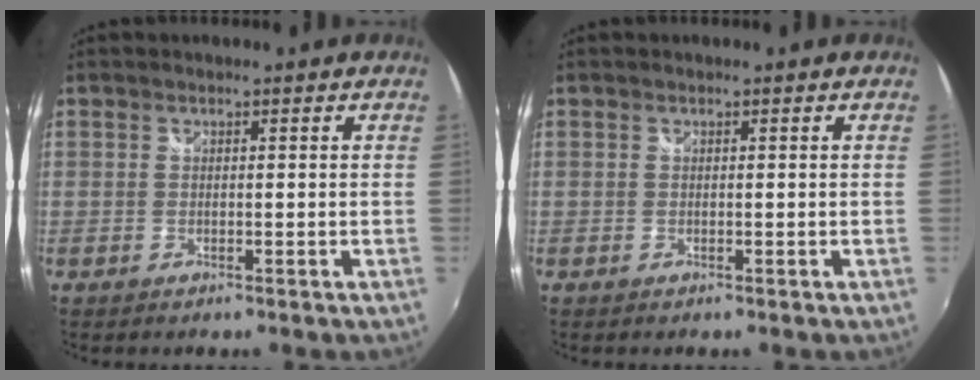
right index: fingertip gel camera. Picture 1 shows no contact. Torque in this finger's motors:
{"motor_torque": [0.00, 0.00, 0.00, 0.00]}